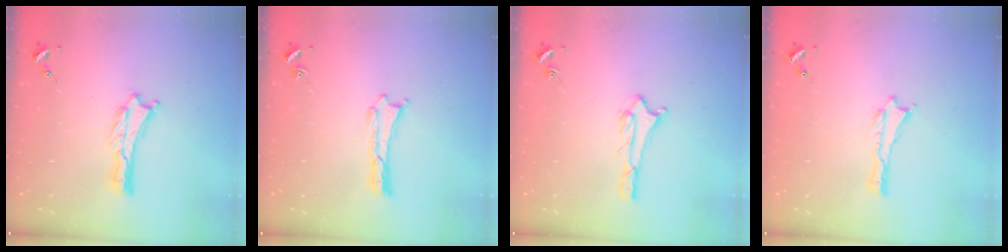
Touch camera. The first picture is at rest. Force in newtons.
{"total": 0.0}
{"total": 1.6, "press": 1.6, "slide": 0.1}
{"total": 0.0}